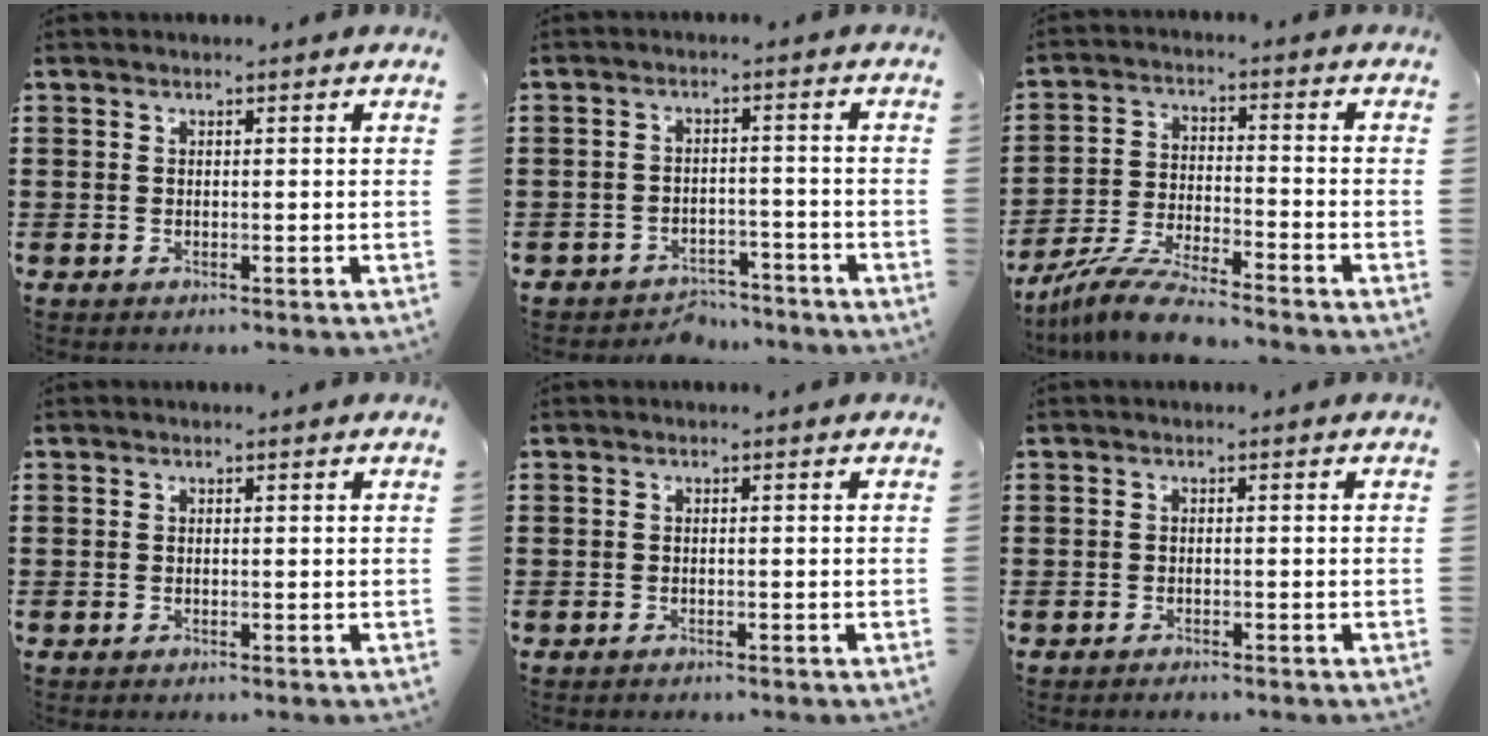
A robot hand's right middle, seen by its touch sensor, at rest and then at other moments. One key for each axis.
{"total": 3.8, "fx": -3.7, "fy": 1.0, "fz": -0.2, "tx": -0.004, "ty": 0.002, "tz": -0.080}
{"total": 8.0, "fx": -7.4, "fy": 0.5, "fz": 3.2, "tx": -0.069, "ty": 0.002, "tz": -0.144}
{"total": 0.0}
{"total": 0.7, "fx": -0.7, "fy": 0.3, "fz": 0.0, "tx": 0.001, "ty": 0.003, "tz": -0.015}
{"total": 0.9, "fx": -0.9, "fy": 0.3, "fz": -0.1, "tx": 0.000, "ty": 0.004, "tz": -0.021}